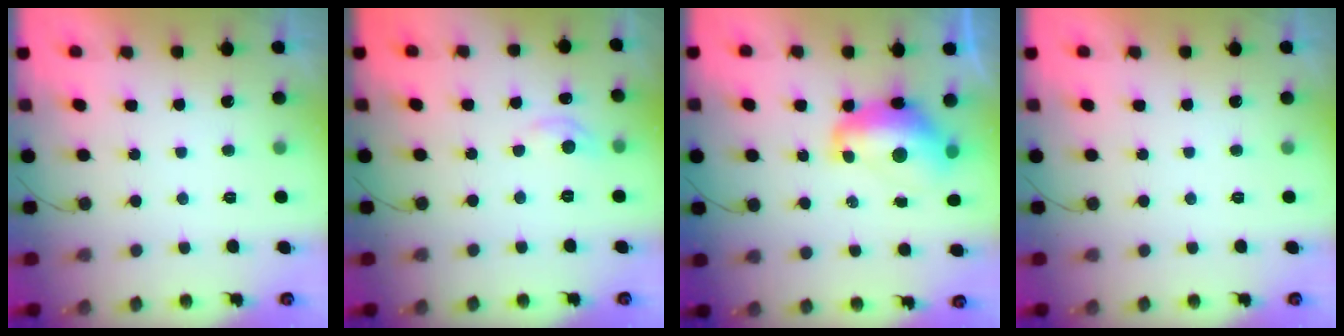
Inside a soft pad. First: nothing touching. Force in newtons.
{"total": 5.1, "press": 5.1, "slide": 0.7}
{"total": 12.7, "press": 12.7, "slide": 1.1}
{"total": 0.0}